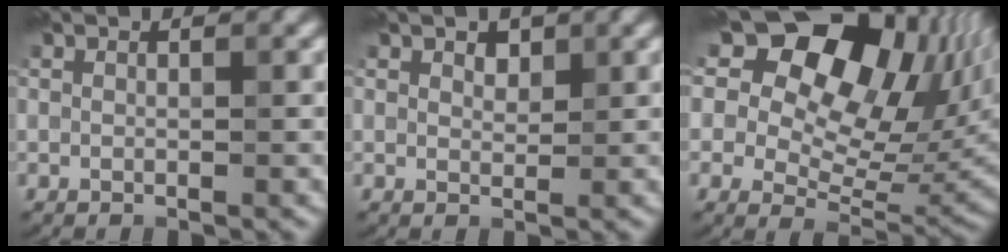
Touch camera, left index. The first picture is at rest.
{"total": 1.1, "force": [0.3, -0.5, -0.9], "torque": [-0.009, -0.008, 0.038]}
{"total": 17.2, "force": [9.2, 10.9, 9.5], "torque": [-0.193, 0.069, 0.188]}